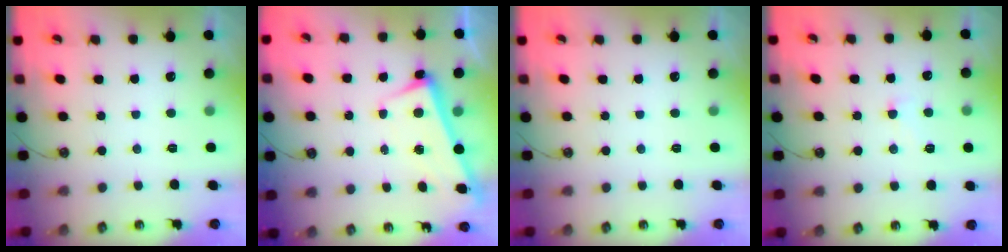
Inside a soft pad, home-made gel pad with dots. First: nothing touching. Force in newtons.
{"total": 2.7, "press": 2.6, "slide": 0.7}
{"total": 0.0}
{"total": 2.3, "press": 2.2, "slide": 0.6}